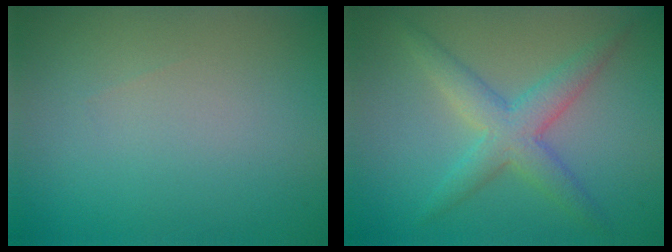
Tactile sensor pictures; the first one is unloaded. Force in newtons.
{"total": 3.8, "press": 3.8, "slide": 0.1}